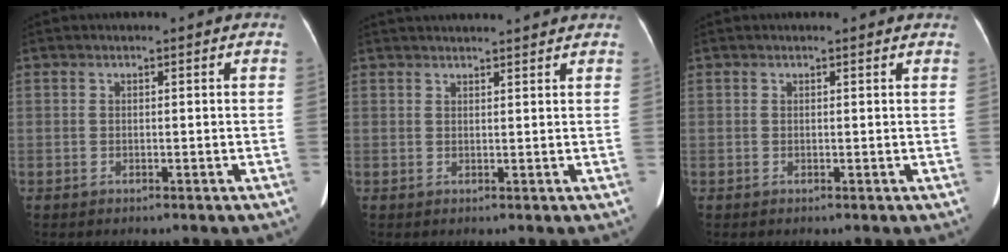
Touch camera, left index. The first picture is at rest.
{"total": 9.1, "force": [8.6, 0.3, 2.9], "torque": [-0.040, 0.031, 0.103]}
{"total": 2.5, "force": [2.3, 0.5, 0.8], "torque": [-0.014, 0.009, 0.014]}